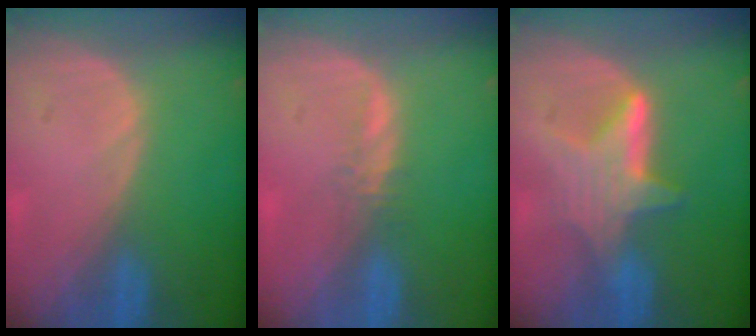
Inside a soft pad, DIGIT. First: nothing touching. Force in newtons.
{"total": 1.3, "press": 1.2, "slide": 0.5}
{"total": 6.4, "press": 6.2, "slide": 1.7}